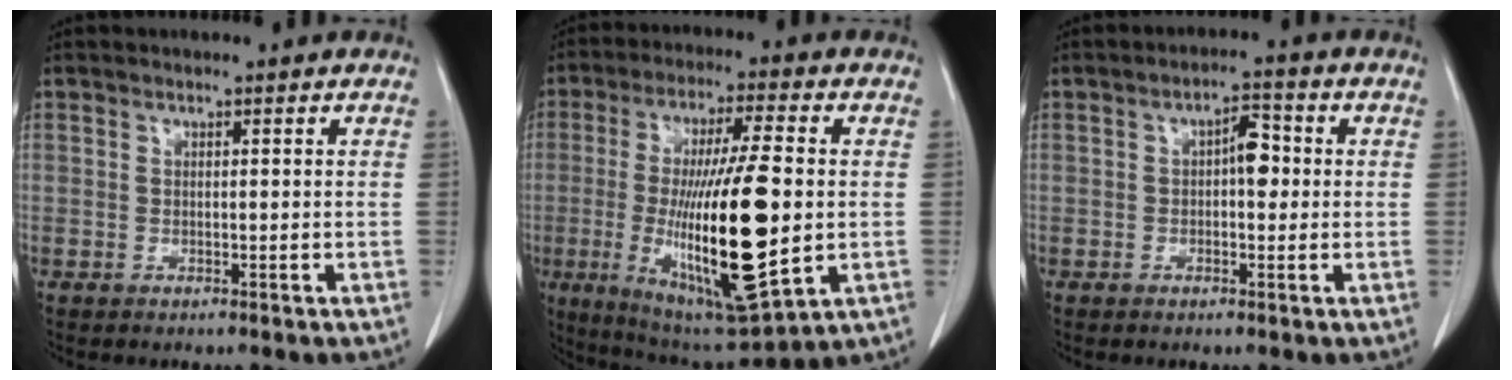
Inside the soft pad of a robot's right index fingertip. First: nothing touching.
{"total": 22.7, "force": [-2.5, 4.2, 22.2], "torque": [-0.438, -0.025, -0.030]}
{"total": 3.9, "force": [0.3, 1.7, 3.5], "torque": [-0.047, 0.016, 0.004]}